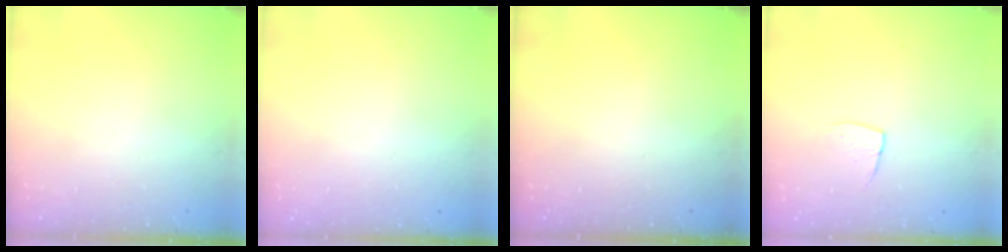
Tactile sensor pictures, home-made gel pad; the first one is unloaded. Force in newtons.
{"total": 0.0}
{"total": 0.0}
{"total": 5.2, "press": 5.2, "slide": 0.4}